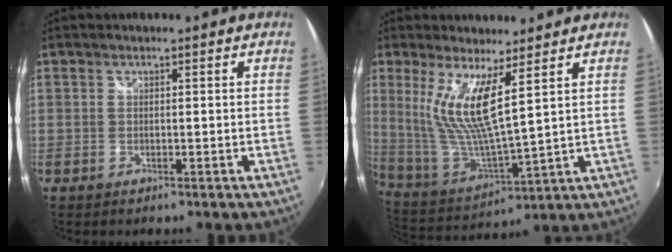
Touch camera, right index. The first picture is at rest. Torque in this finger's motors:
{"motor_torque": [0.50, 0.50, 0.62, 0.21]}